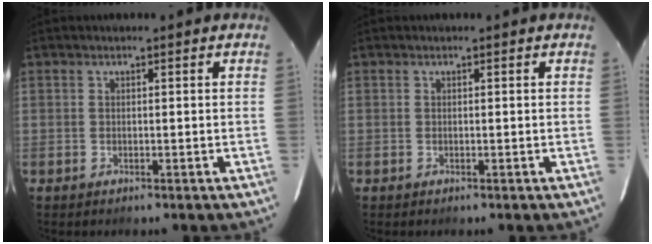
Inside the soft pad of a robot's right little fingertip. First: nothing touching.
{"total": 0.0}